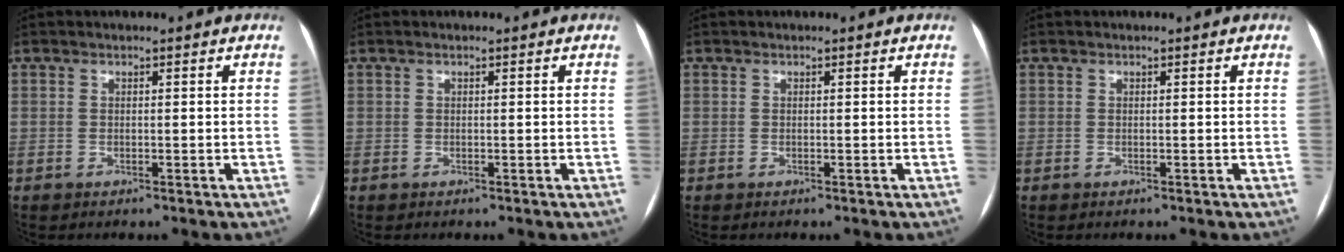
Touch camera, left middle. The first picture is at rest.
{"total": 0.0}
{"total": 0.0}
{"total": 0.0}